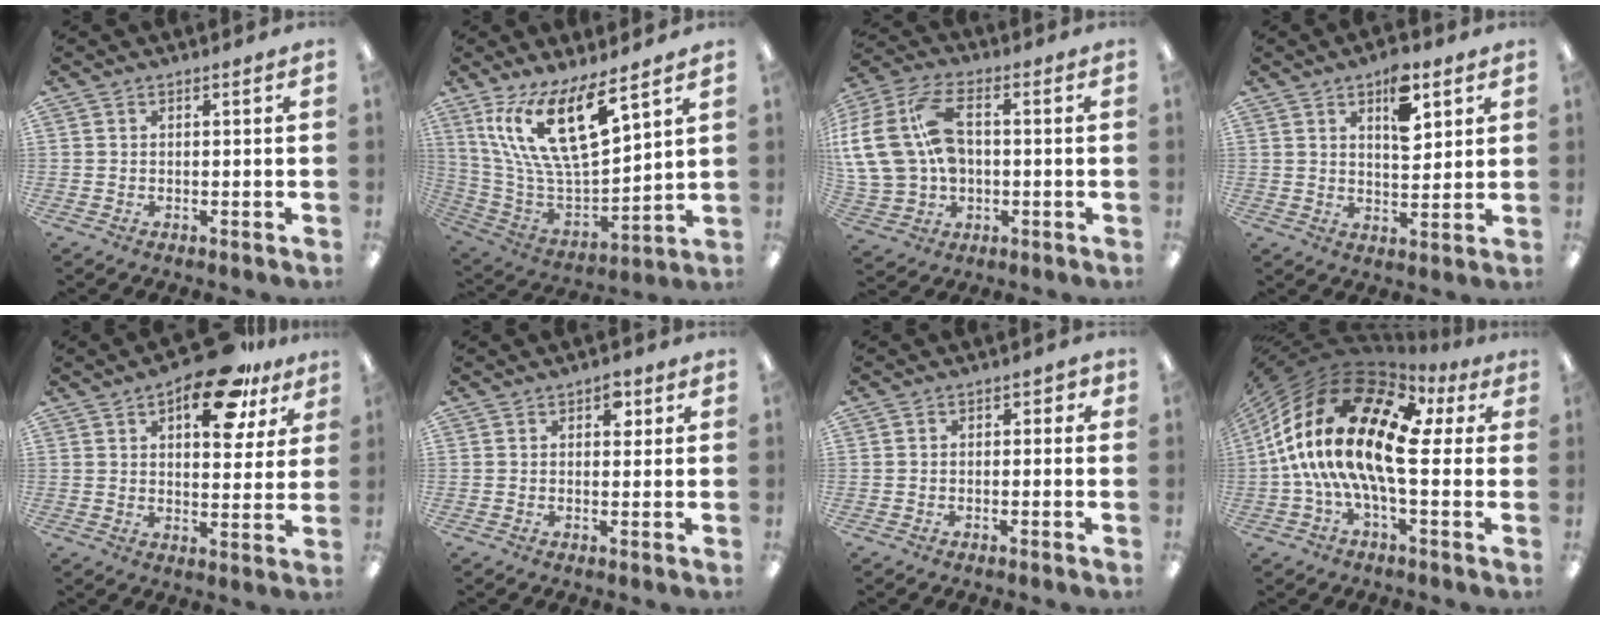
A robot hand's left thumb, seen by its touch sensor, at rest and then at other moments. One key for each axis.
{"total": 19.5, "fx": 11.0, "fy": 6.8, "fz": 14.5, "tx": -0.306, "ty": -0.062, "tz": 0.189}
{"total": 18.8, "fx": 2.5, "fy": 13.5, "fz": 12.9, "tx": -0.294, "ty": 0.002, "tz": 0.046}
{"total": 9.5, "fx": 5.0, "fy": 4.7, "fz": 6.6, "tx": -0.083, "ty": -0.022, "tz": 0.080}
{"total": 15.6, "fx": 8.5, "fy": 7.3, "fz": 10.9, "tx": -0.135, "ty": -0.032, "tz": 0.135}
{"total": 3.6, "fx": 1.0, "fy": 2.2, "fz": 2.6, "tx": -0.022, "ty": -0.005, "tz": 0.010}
{"total": 2.4, "fx": -1.7, "fy": 1.4, "fz": 1.0, "tx": -0.014, "ty": 0.013, "tz": -0.033}
{"total": 20.8, "fx": 1.1, "fy": 9.9, "fz": 18.3, "tx": -0.400, "ty": -0.021, "tz": 0.020}